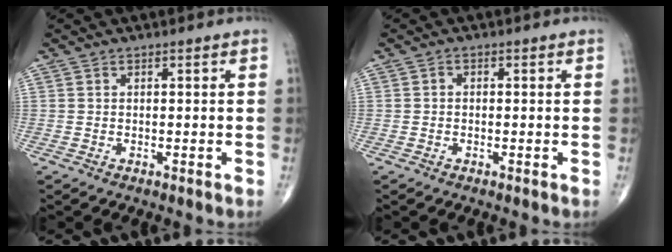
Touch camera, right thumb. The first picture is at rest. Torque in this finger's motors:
{"motor_torque": [-0.32, 0.08, 0.18, 0.03, -0.01]}